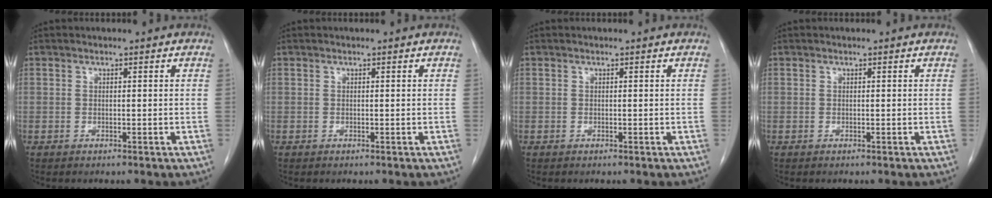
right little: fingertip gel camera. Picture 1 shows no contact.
{"total": 0.0}
{"total": 0.0}
{"total": 0.0}